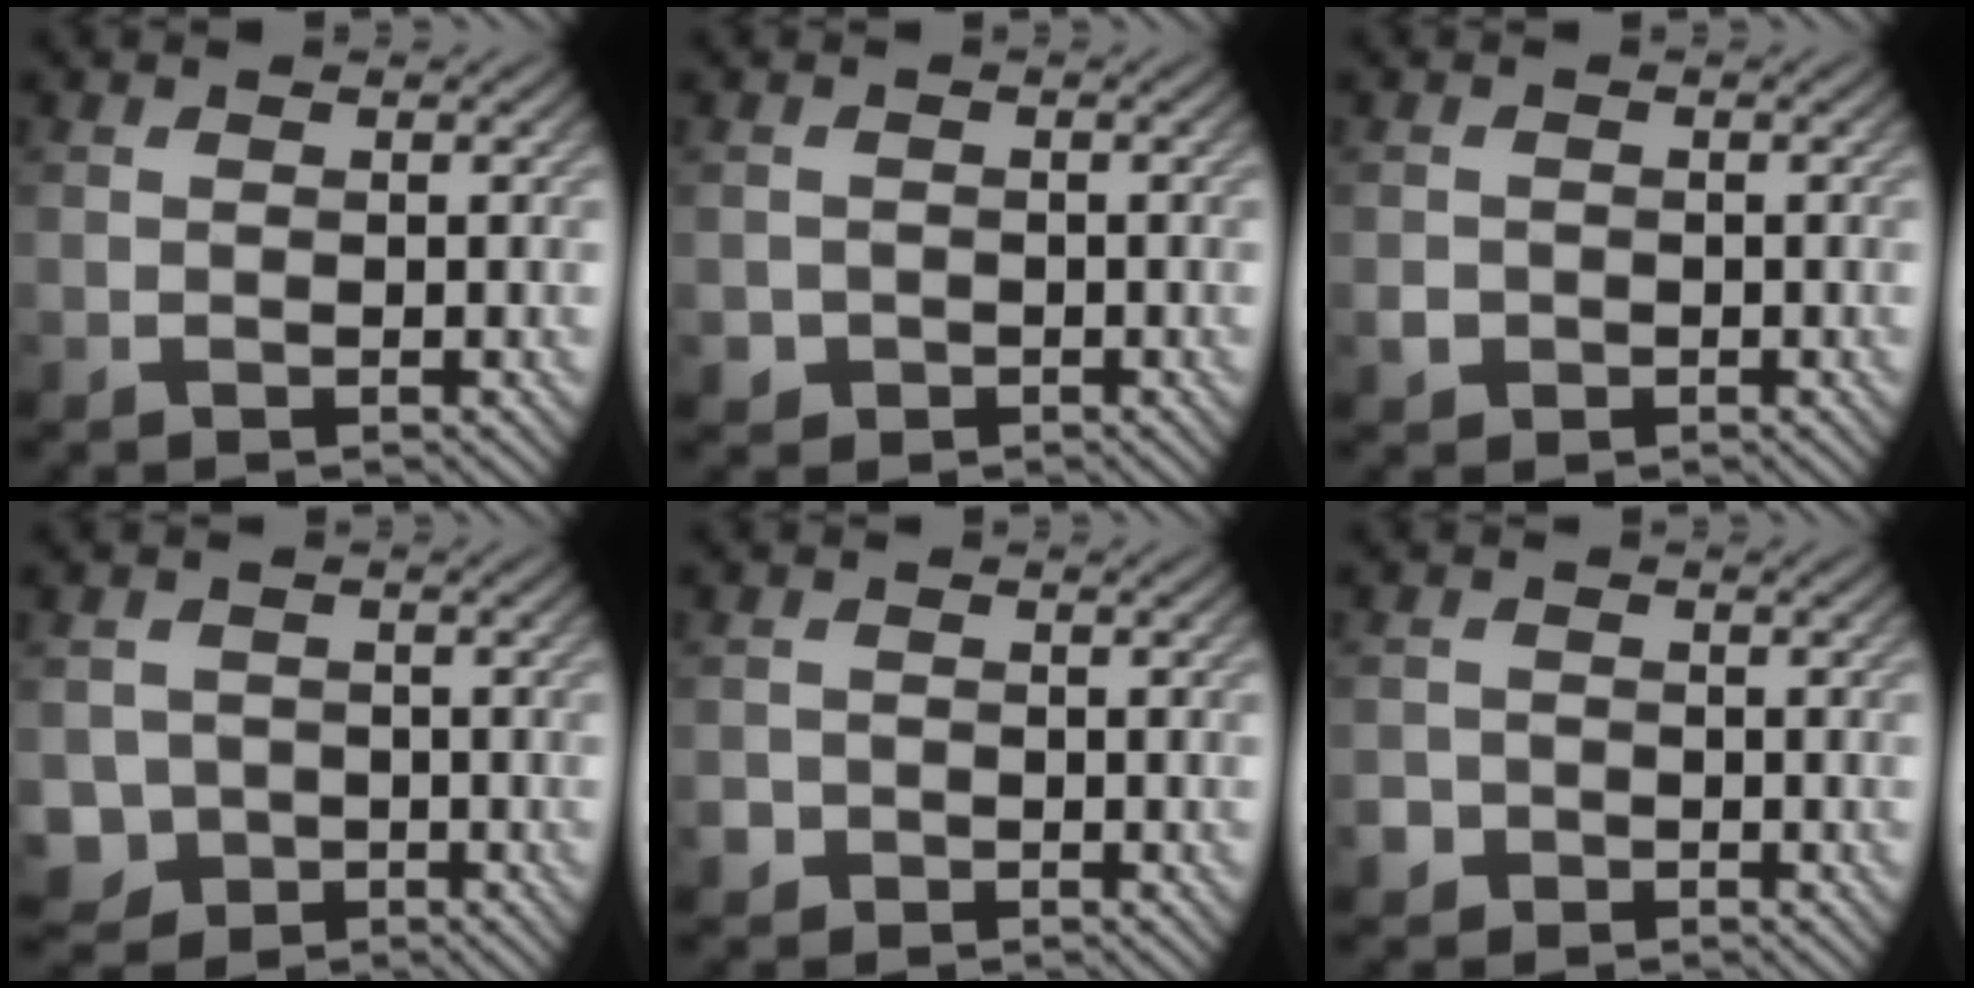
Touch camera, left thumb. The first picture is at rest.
{"total": 1.5, "force": [-0.7, 1.4, 0.2], "torque": [0.002, -0.007, -0.016]}
{"total": 1.5, "force": [-0.5, 1.3, 0.4], "torque": [-0.005, -0.006, -0.014]}
{"total": 4.2, "force": [-1.6, 3.8, 0.9], "torque": [-0.024, -0.007, -0.042]}
{"total": 1.8, "force": [-1.0, 1.4, 0.3], "torque": [-0.002, -0.004, -0.023]}
{"total": 2.1, "force": [-1.2, 1.7, 0.3], "torque": [-0.004, -0.003, -0.027]}